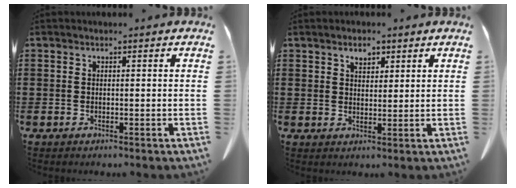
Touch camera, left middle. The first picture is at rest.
{"total": 2.7, "force": [2.0, 1.4, 1.3], "torque": [-0.022, 0.001, 0.035]}